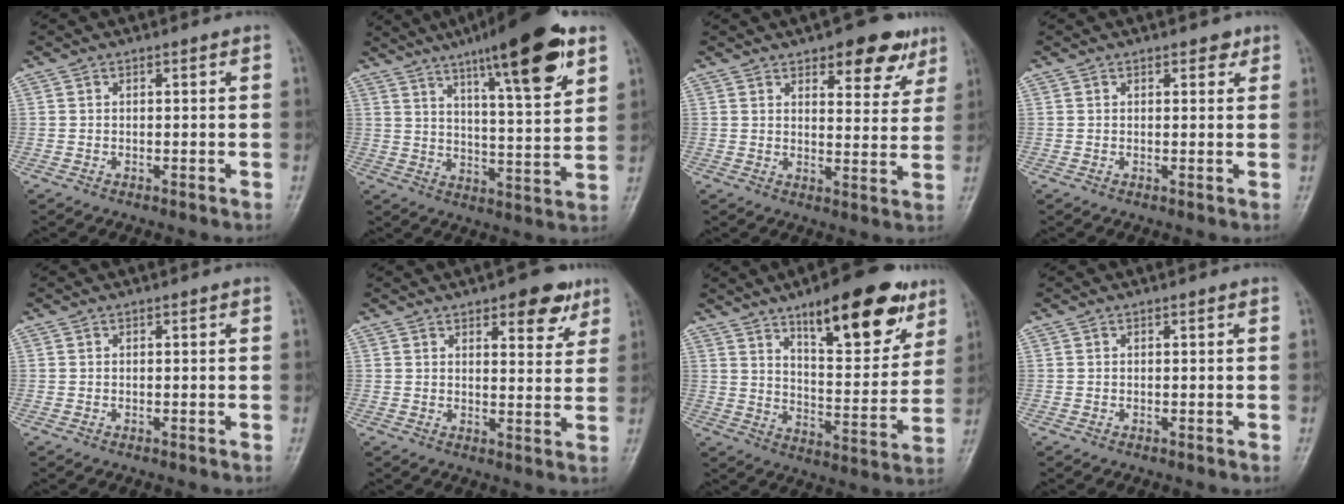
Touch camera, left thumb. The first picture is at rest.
{"total": 18.8, "force": [10.9, 3.7, 14.9], "torque": [-0.205, -0.043, 0.167]}
{"total": 10.5, "force": [6.5, 4.6, 6.8], "torque": [-0.048, -0.030, 0.084]}
{"total": 1.8, "force": [1.2, 1.0, 0.9], "torque": [0.003, -0.004, 0.012]}
{"total": 0.0}
{"total": 7.9, "force": [4.8, 3.3, 5.4], "torque": [-0.040, -0.022, 0.059]}
{"total": 20.0, "force": [11.9, 7.1, 14.4], "torque": [-0.159, -0.059, 0.183]}
{"total": 0.0}